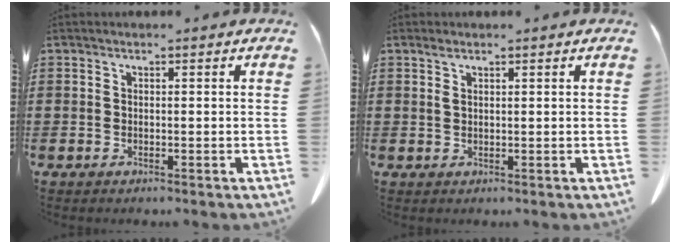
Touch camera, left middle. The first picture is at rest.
{"total": 1.2, "force": [0.7, 0.4, 1.0], "torque": [-0.023, -0.001, 0.013]}